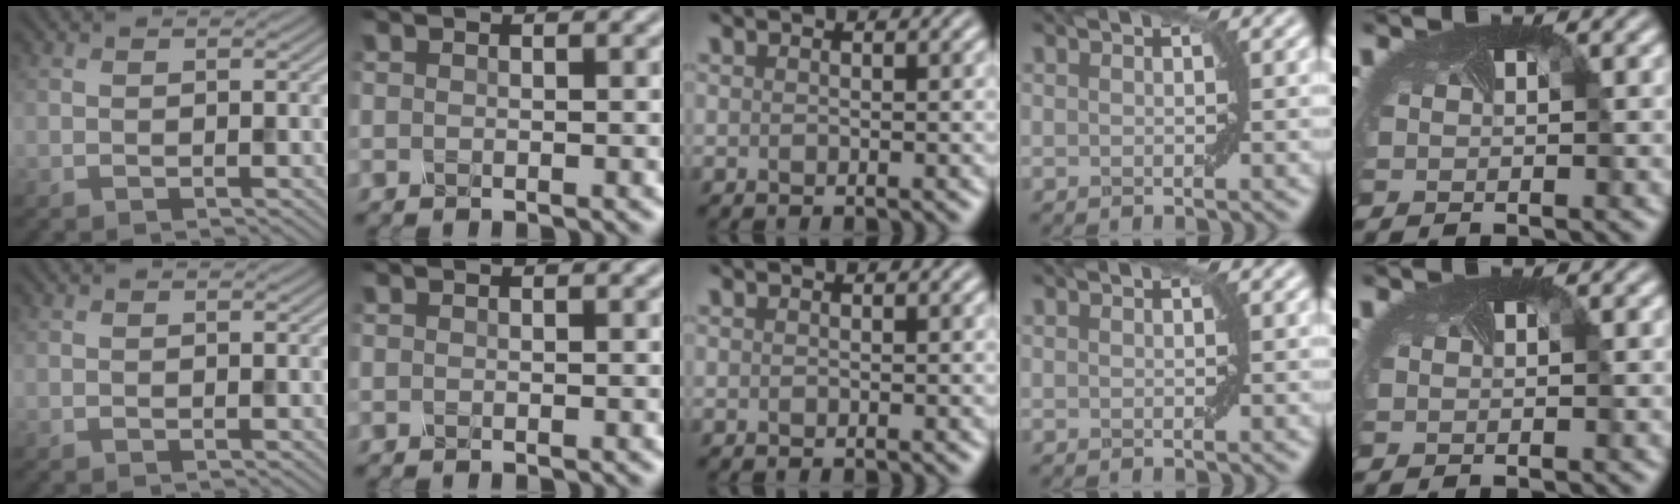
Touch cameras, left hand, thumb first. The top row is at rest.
{}